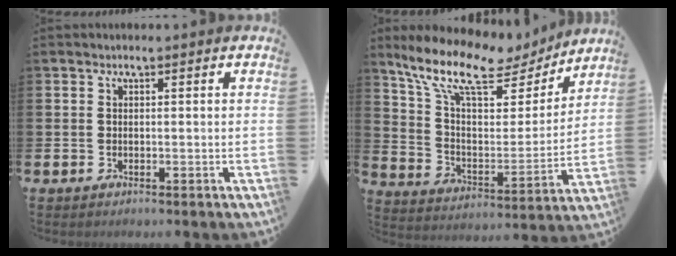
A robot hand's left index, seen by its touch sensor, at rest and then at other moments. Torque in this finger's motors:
{"motor_torque": [1.38, -0.76, 0.24, 0.21]}